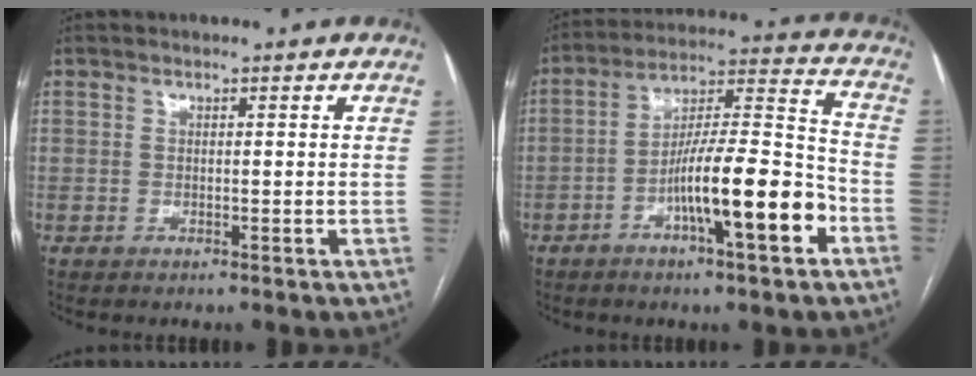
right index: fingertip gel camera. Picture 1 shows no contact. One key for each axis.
{"total": 15.0, "fx": -6.1, "fy": 1.6, "fz": 13.6, "tx": -0.229, "ty": 0.009, "tz": -0.099}